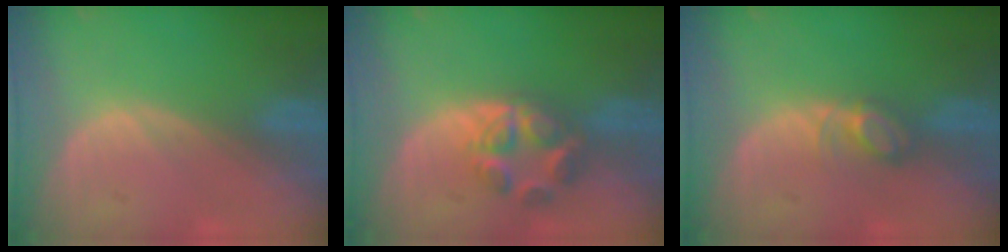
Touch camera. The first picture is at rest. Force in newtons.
{"total": 5.7, "press": 5.3, "slide": 2.1}
{"total": 2.8, "press": 2.8, "slide": 0.4}